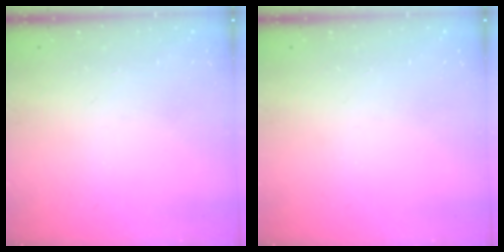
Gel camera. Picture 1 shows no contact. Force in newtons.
{"total": 0.0}